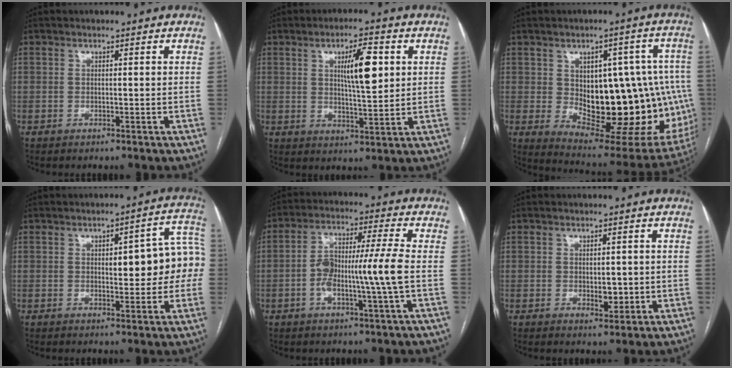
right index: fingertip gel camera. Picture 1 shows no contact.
{"total": 8.3, "force": [2.4, 1.7, 7.8], "torque": [-0.127, 0.005, 0.042]}
{"total": 23.3, "force": [-1.0, 10.3, 20.9], "torque": [-0.208, 0.019, 0.017]}
{"total": 11.2, "force": [0.7, 3.5, 10.6], "torque": [-0.122, 0.035, 0.012]}
{"total": 9.9, "force": [-1.6, 0.0, 9.7], "torque": [-0.181, 0.014, -0.034]}
{"total": 2.9, "force": [-0.2, 1.7, 2.3], "torque": [-0.030, -0.002, 0.003]}